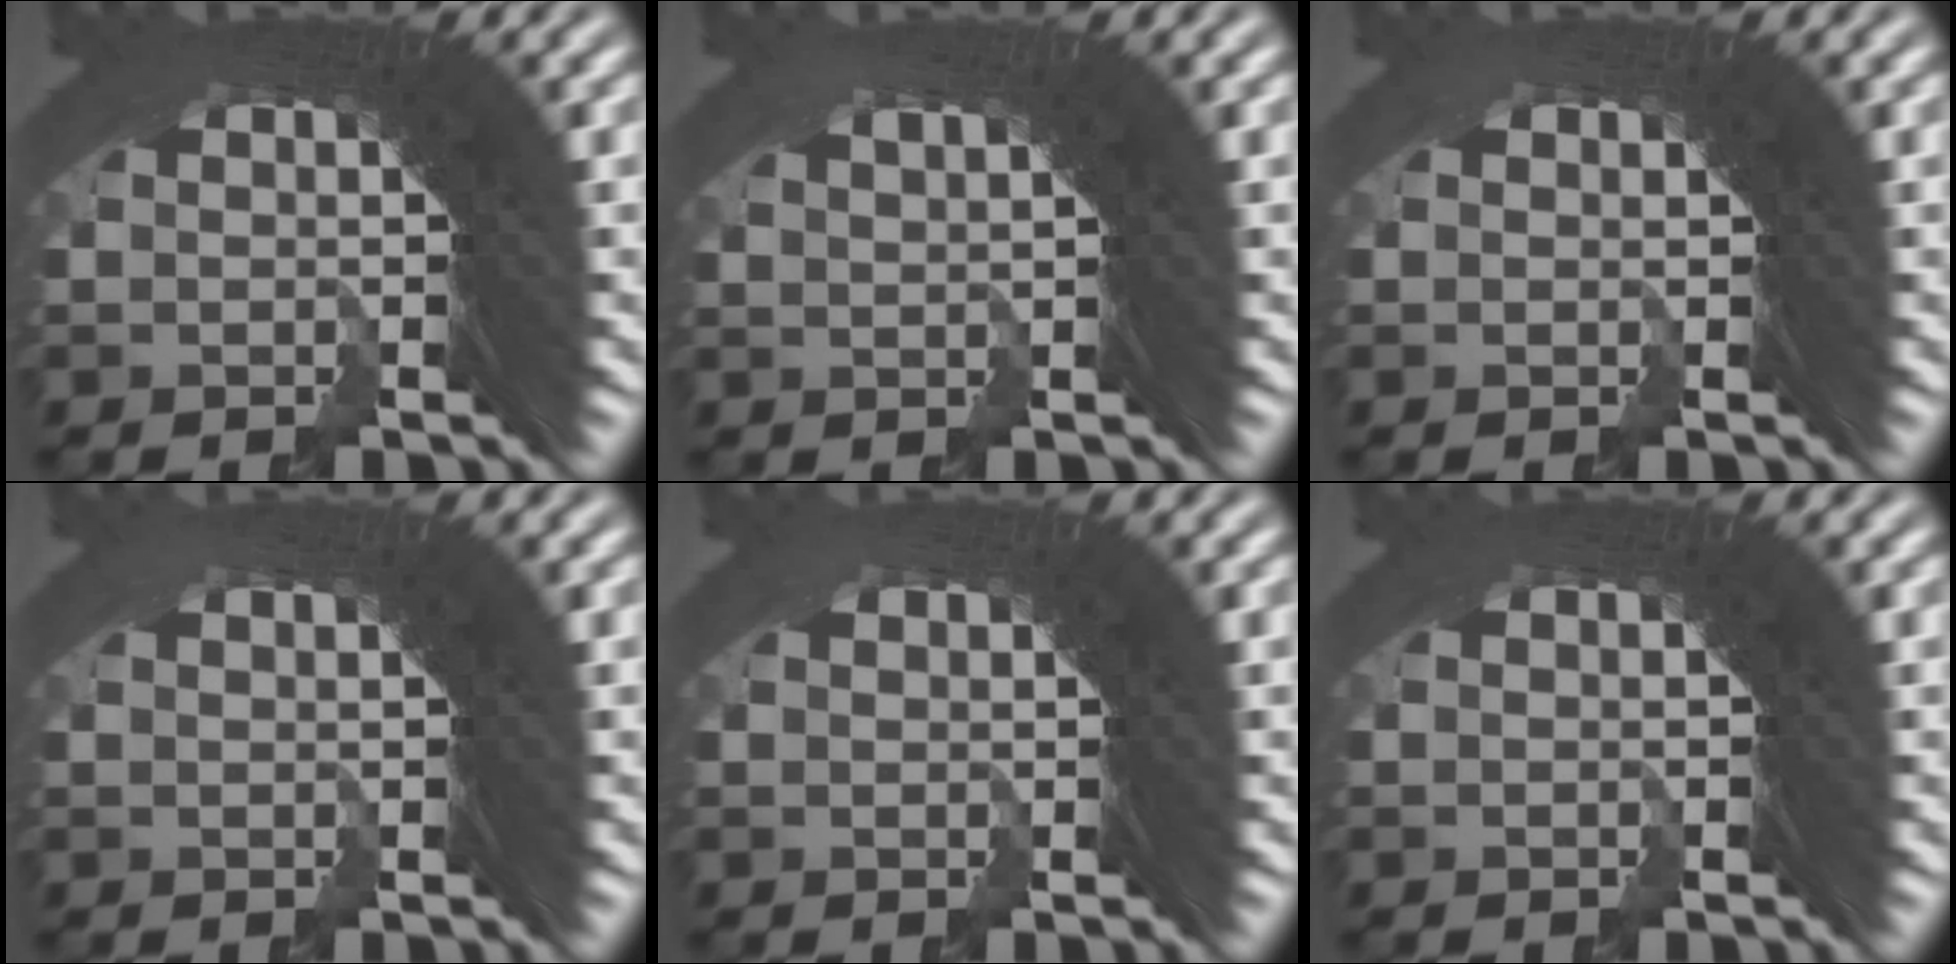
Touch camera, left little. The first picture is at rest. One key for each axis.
{"total": 3.1, "fx": 2.3, "fy": -1.6, "fz": 1.2, "tx": -0.009, "ty": 0.023, "tz": 0.037}
{"total": 0.5, "fx": -0.4, "fy": 0.0, "fz": -0.3, "tx": -0.002, "ty": -0.009, "tz": -0.003}
{"total": 0.7, "fx": 0.1, "fy": -0.7, "fz": 0.2, "tx": -0.007, "ty": -0.003, "tz": 0.006}
{"total": 0.0}
{"total": 0.0}